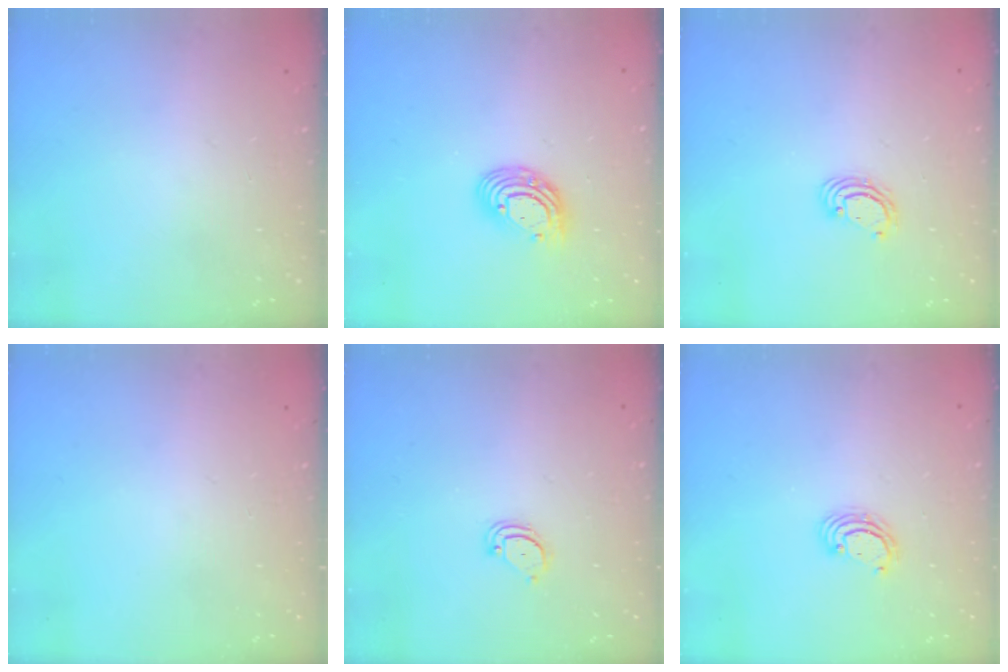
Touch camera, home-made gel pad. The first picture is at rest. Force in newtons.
{"total": 9.4, "press": 9.4, "slide": 0.8}
{"total": 3.8, "press": 3.8, "slide": 0.2}
{"total": 0.0}
{"total": 2.4, "press": 2.4, "slide": 0.2}
{"total": 3.2, "press": 3.2, "slide": 0.1}